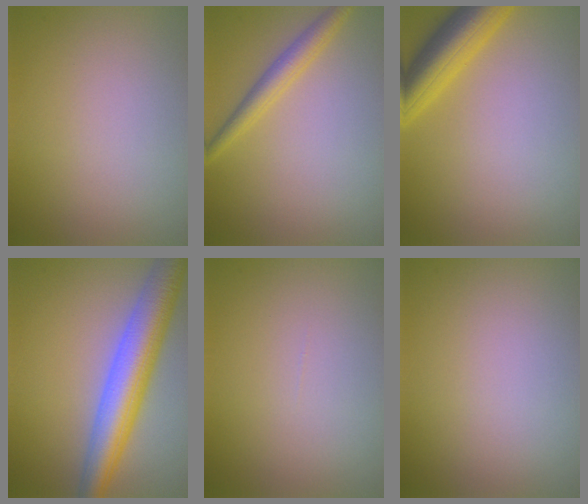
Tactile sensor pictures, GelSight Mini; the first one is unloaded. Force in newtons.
{"total": 2.5, "press": 2.5, "slide": 0.0}
{"total": 5.4, "press": 5.4, "slide": 0.4}
{"total": 7.6, "press": 7.6, "slide": 0.2}
{"total": 0.0}
{"total": 0.0}